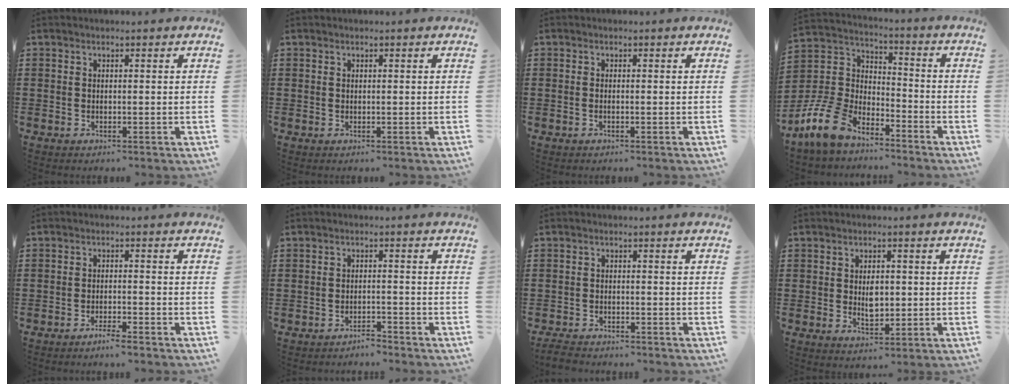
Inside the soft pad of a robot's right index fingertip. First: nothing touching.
{"total": 0.0}
{"total": 0.5, "force": [-0.3, 0.0, 0.4], "torque": [-0.008, -0.002, -0.005]}
{"total": 10.2, "force": [-7.8, 4.9, 4.4], "torque": [-0.128, 0.022, -0.159]}
{"total": 2.1, "force": [-1.9, -0.1, 0.9], "torque": [-0.014, 0.001, -0.035]}
{"total": 2.2, "force": [-2.2, 0.1, 0.1], "torque": [-0.009, 0.002, -0.047]}
{"total": 2.2, "force": [-2.2, 0.4, 0.3], "torque": [-0.015, 0.000, -0.049]}
{"total": 3.6, "force": [0.0, 2.0, 3.0], "torque": [-0.051, 0.002, -0.002]}